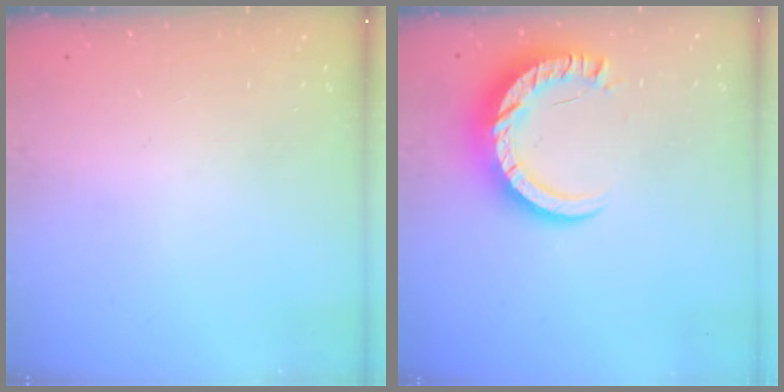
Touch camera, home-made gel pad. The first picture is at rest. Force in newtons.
{"total": 11.9, "press": 11.8, "slide": 0.9}